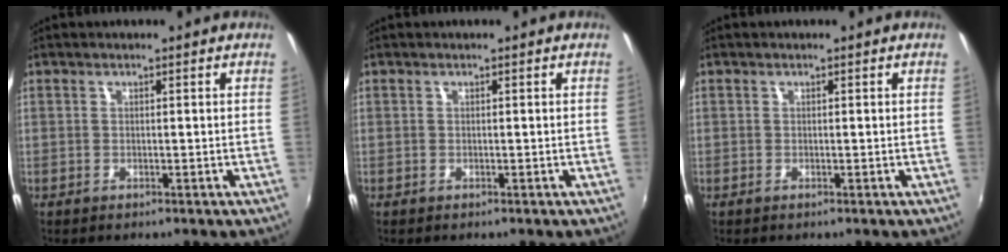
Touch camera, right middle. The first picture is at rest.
{"total": 0.0}
{"total": 0.0}